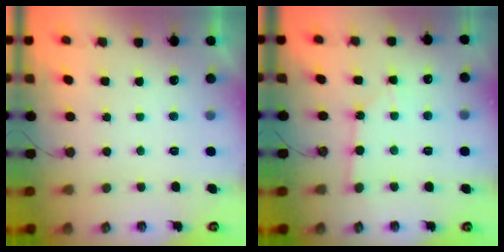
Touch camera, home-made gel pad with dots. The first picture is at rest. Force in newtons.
{"total": 2.7, "press": 2.7, "slide": 0.3}